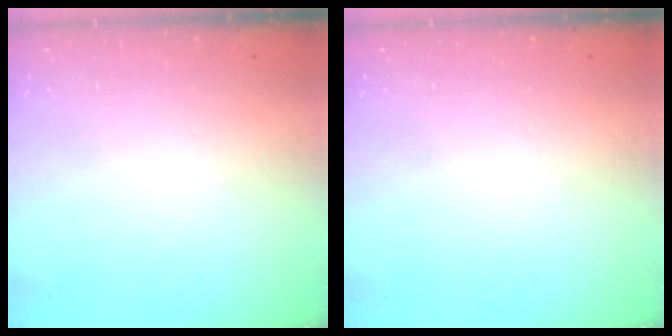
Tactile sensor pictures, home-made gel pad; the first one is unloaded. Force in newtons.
{"total": 0.0}